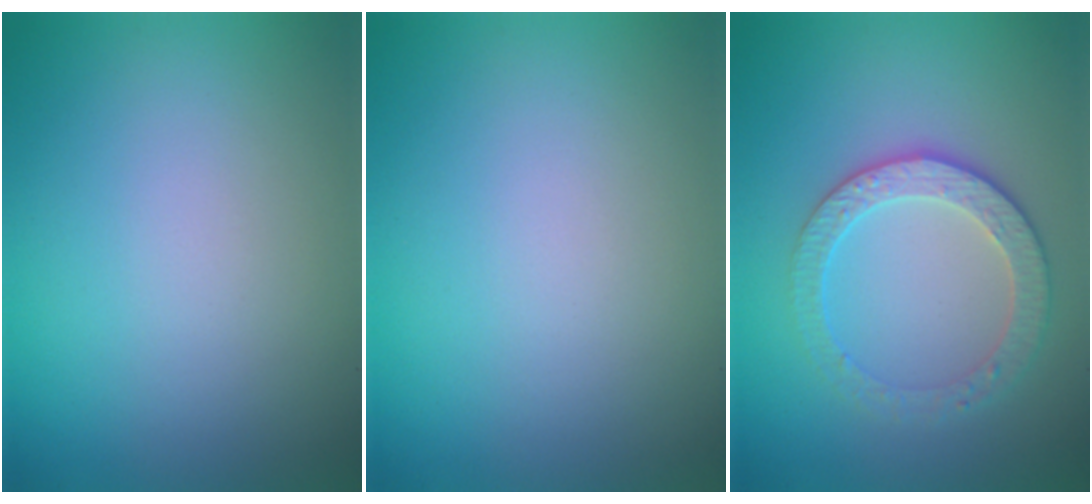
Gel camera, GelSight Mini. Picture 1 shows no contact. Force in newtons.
{"total": 0.0}
{"total": 3.3, "press": 3.2, "slide": 0.9}